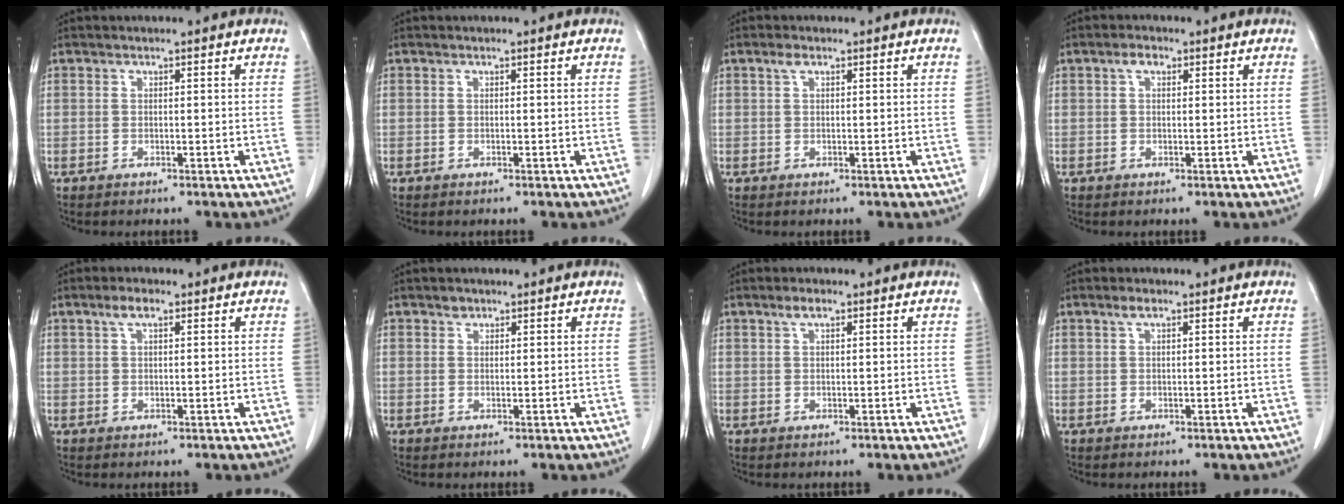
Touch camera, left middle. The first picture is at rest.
{"total": 0.0}
{"total": 1.2, "force": [0.6, 0.5, 0.8], "torque": [-0.018, 0.009, 0.012]}
{"total": 1.8, "force": [0.8, 1.0, 1.2], "torque": [-0.025, 0.009, 0.015]}
{"total": 2.4, "force": [1.4, 0.8, 1.8], "torque": [-0.040, 0.008, 0.028]}
{"total": 1.0, "force": [0.7, 0.7, 0.1], "torque": [0.000, -0.003, 0.010]}
{"total": 1.7, "force": [1.1, 0.6, 1.2], "torque": [-0.024, 0.006, 0.020]}
{"total": 1.3, "force": [0.8, 0.4, 0.9], "torque": [-0.020, 0.006, 0.017]}